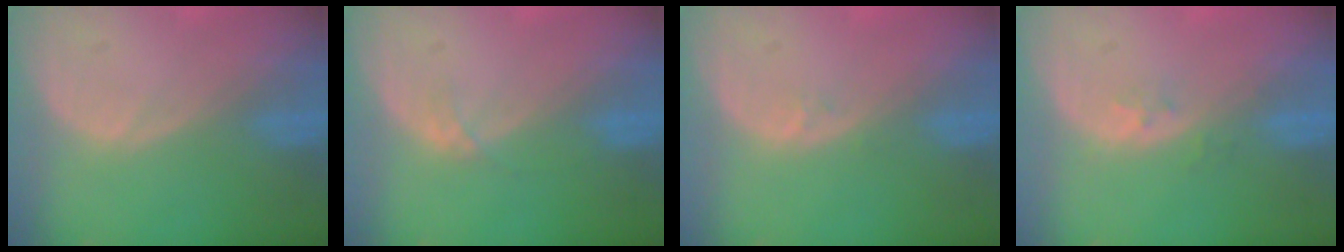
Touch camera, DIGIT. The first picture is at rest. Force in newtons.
{"total": 0.9, "press": 0.9, "slide": 0.1}
{"total": 0.6, "press": 0.5, "slide": 0.4}
{"total": 1.6, "press": 1.2, "slide": 1.0}